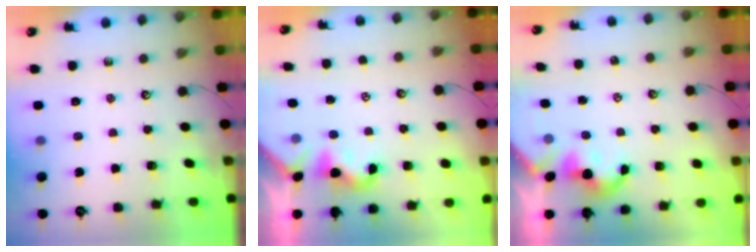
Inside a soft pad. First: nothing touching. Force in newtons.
{"total": 1.9, "press": 1.9, "slide": 0.5}
{"total": 2.2, "press": 2.1, "slide": 0.4}